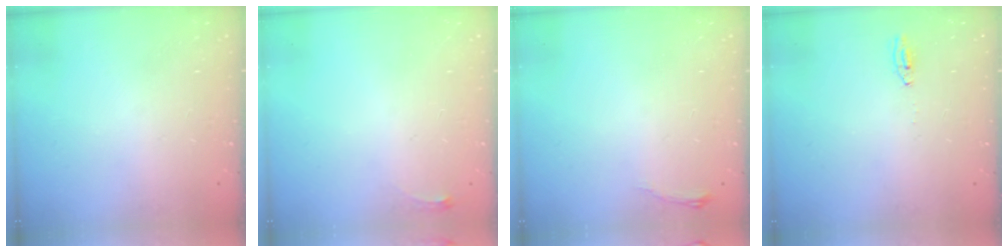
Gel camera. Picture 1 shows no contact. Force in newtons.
{"total": 2.8, "press": 2.8, "slide": 0.4}
{"total": 3.1, "press": 3.1, "slide": 0.5}
{"total": 2.0, "press": 2.0, "slide": 0.2}